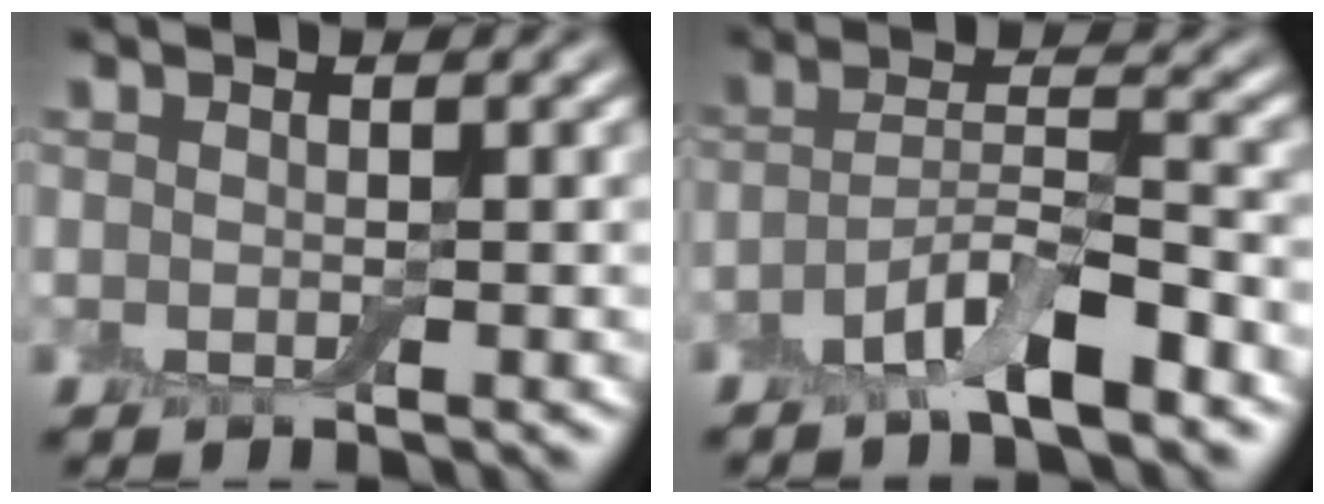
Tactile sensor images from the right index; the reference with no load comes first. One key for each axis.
{"total": 5.4, "fx": -3.3, "fy": 1.3, "fz": 4.1, "tx": -0.075, "ty": 0.002, "tz": -0.065}